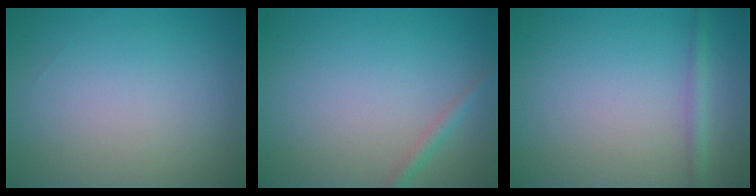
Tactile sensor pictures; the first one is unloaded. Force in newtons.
{"total": 1.2, "press": 1.2, "slide": 0.0}
{"total": 1.4, "press": 1.4, "slide": 0.1}